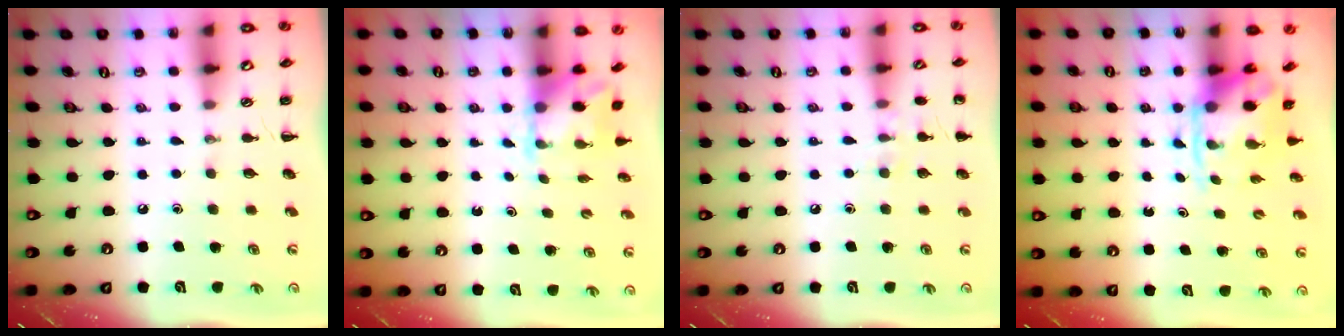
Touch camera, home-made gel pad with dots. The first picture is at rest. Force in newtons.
{"total": 2.0, "press": 1.9, "slide": 0.7}
{"total": 6.9, "press": 6.5, "slide": 2.0}
{"total": 3.7, "press": 3.7, "slide": 0.8}